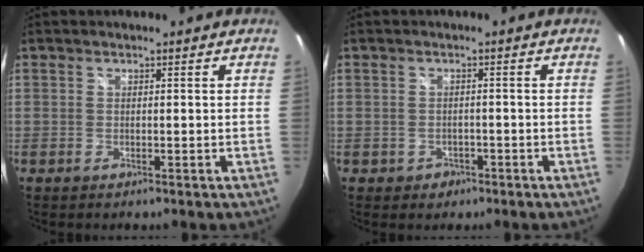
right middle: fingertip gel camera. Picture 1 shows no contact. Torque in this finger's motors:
{"motor_torque": [0.14, -0.23, 0.00, 0.00]}